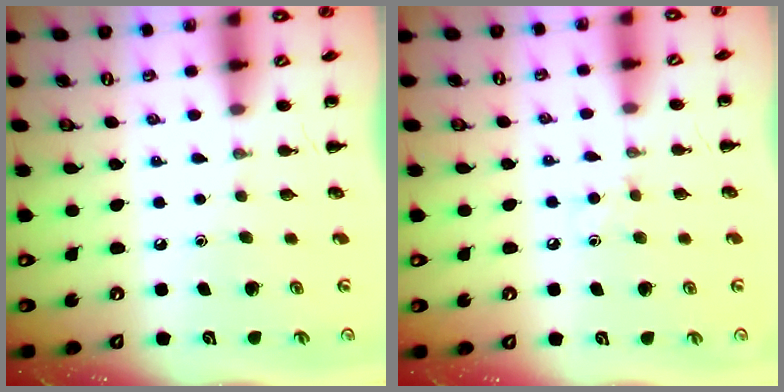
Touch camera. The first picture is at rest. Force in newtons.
{"total": 3.6, "press": 3.4, "slide": 1.1}